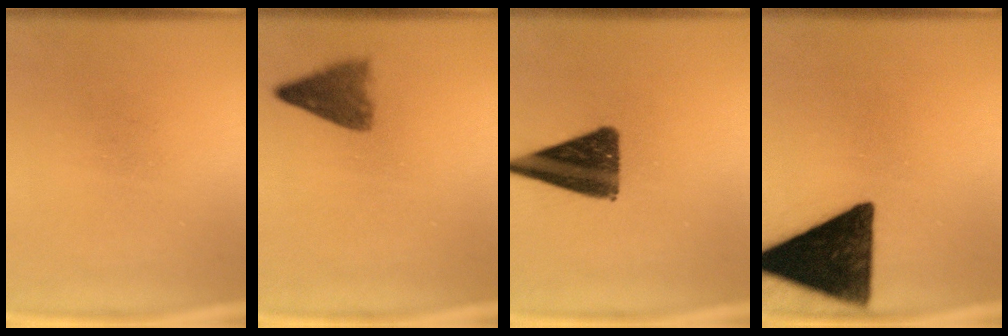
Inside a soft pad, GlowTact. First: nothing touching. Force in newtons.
{"total": 4.3}
{"total": 13.2}
{"total": 16.8}